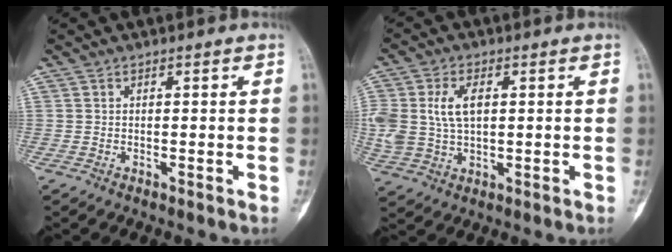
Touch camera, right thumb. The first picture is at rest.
{"total": 10.5, "force": [1.9, 6.6, 7.9], "torque": [-0.176, 0.005, 0.045]}